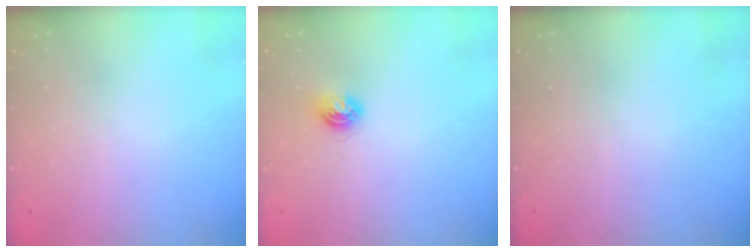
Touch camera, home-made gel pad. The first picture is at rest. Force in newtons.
{"total": 4.5, "press": 4.5, "slide": 0.6}
{"total": 0.0}